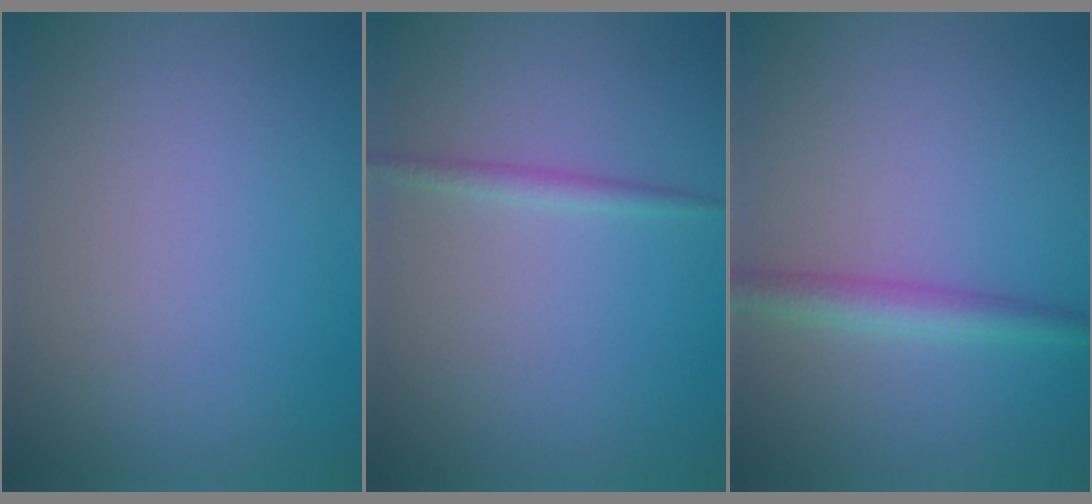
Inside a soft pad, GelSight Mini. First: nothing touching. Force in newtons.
{"total": 1.2, "press": 1.2, "slide": 0.1}
{"total": 2.7, "press": 2.7, "slide": 0.1}